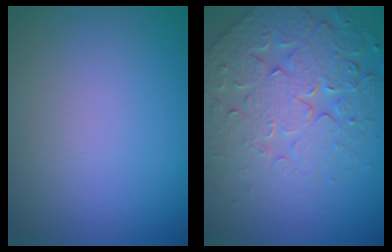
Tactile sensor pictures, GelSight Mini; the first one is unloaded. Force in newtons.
{"total": 7.7, "press": 6.0, "slide": 4.7}